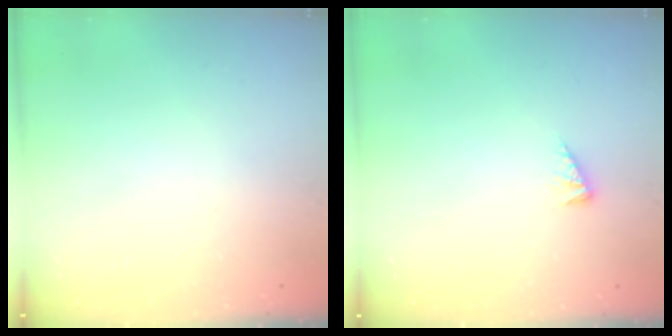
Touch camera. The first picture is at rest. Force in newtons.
{"total": 2.9, "press": 2.9, "slide": 0.4}